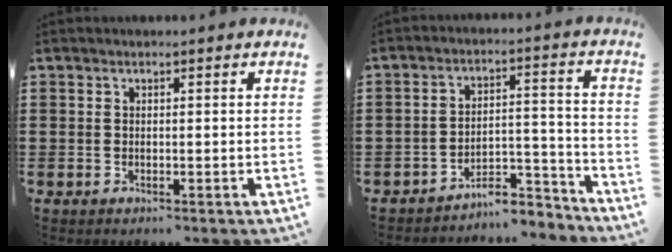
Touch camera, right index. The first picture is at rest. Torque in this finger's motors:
{"motor_torque": [0.61, 1.54, -0.67, -0.21]}